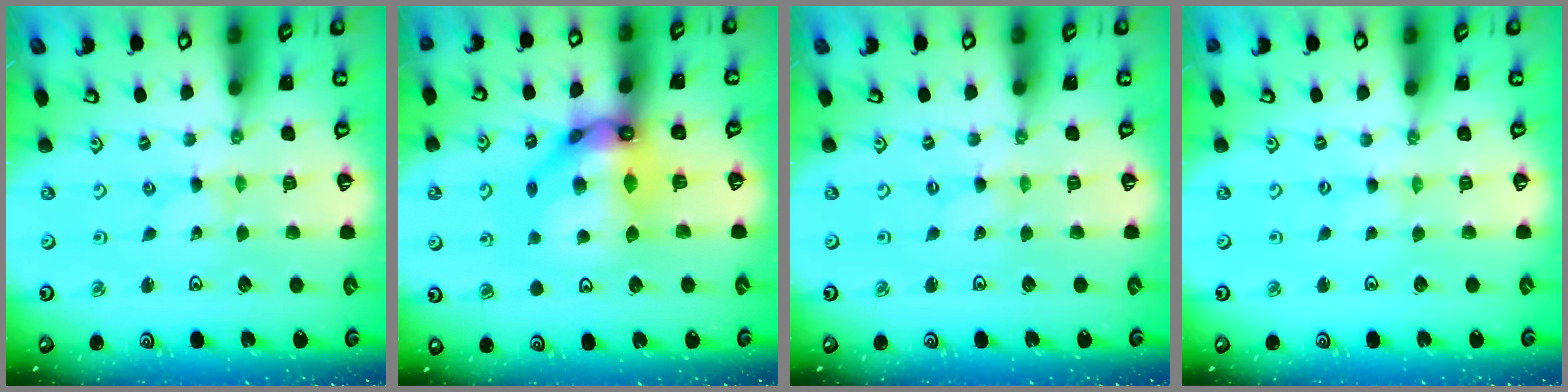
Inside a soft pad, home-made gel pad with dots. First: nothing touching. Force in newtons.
{"total": 15.2, "press": 15.1, "slide": 1.4}
{"total": 0.0}
{"total": 0.0}